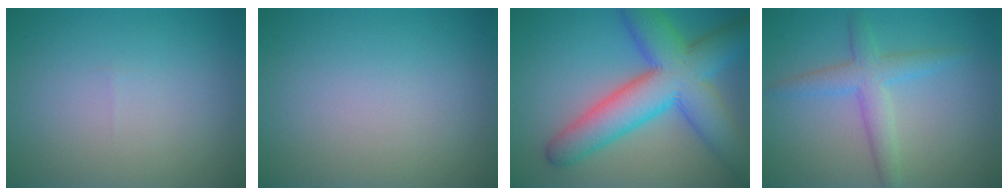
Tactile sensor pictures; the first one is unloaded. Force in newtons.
{"total": 0.0}
{"total": 10.5, "press": 10.5, "slide": 0.2}
{"total": 3.3, "press": 3.3, "slide": 0.0}